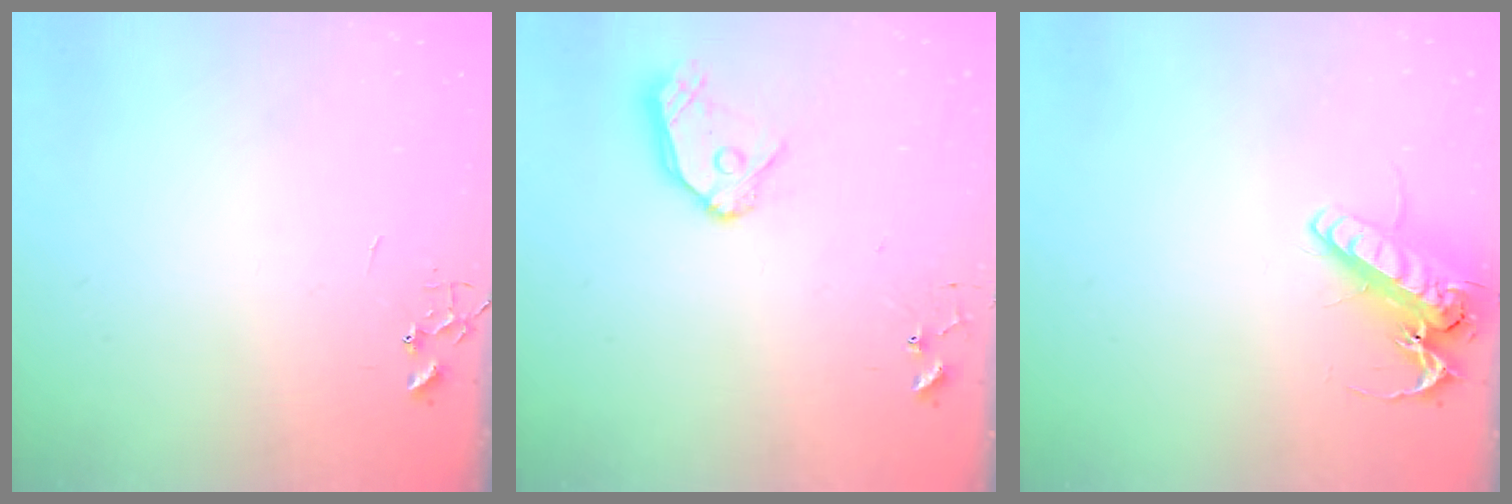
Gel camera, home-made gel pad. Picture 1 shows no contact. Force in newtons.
{"total": 12.1, "press": 12.0, "slide": 1.3}
{"total": 14.6, "press": 14.4, "slide": 2.6}